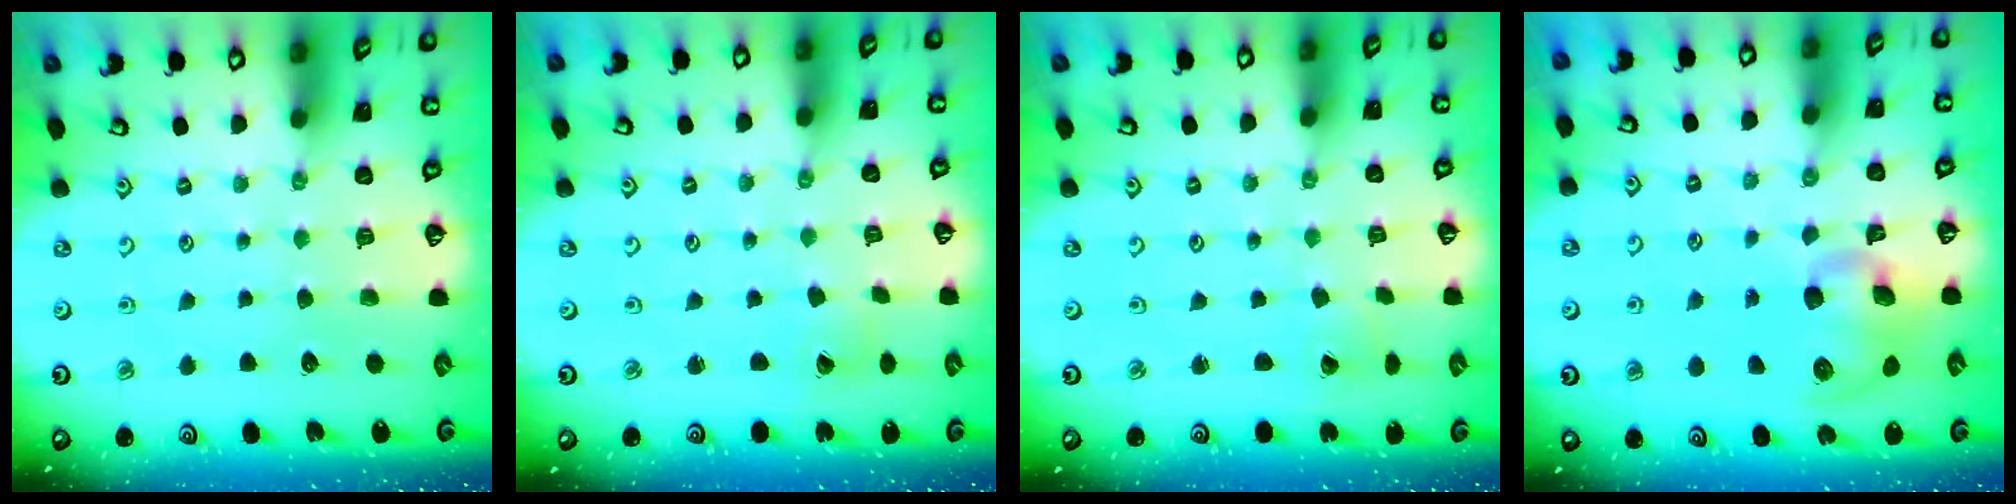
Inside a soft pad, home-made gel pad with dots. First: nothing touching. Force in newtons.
{"total": 2.9, "press": 2.9, "slide": 0.2}
{"total": 1.8, "press": 1.7, "slide": 0.1}
{"total": 10.6, "press": 10.5, "slide": 1.7}